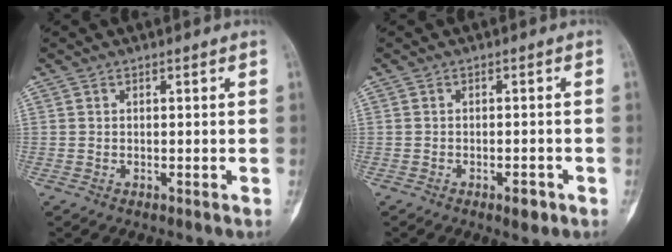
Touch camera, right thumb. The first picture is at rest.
{"total": 2.6, "force": [-1.4, 1.2, 1.8], "torque": [-0.021, 0.004, -0.017]}